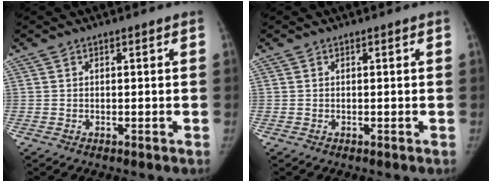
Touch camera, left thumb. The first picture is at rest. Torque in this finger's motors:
{"motor_torque": [-0.39, -0.11, 0.16, -0.10, 0.03]}